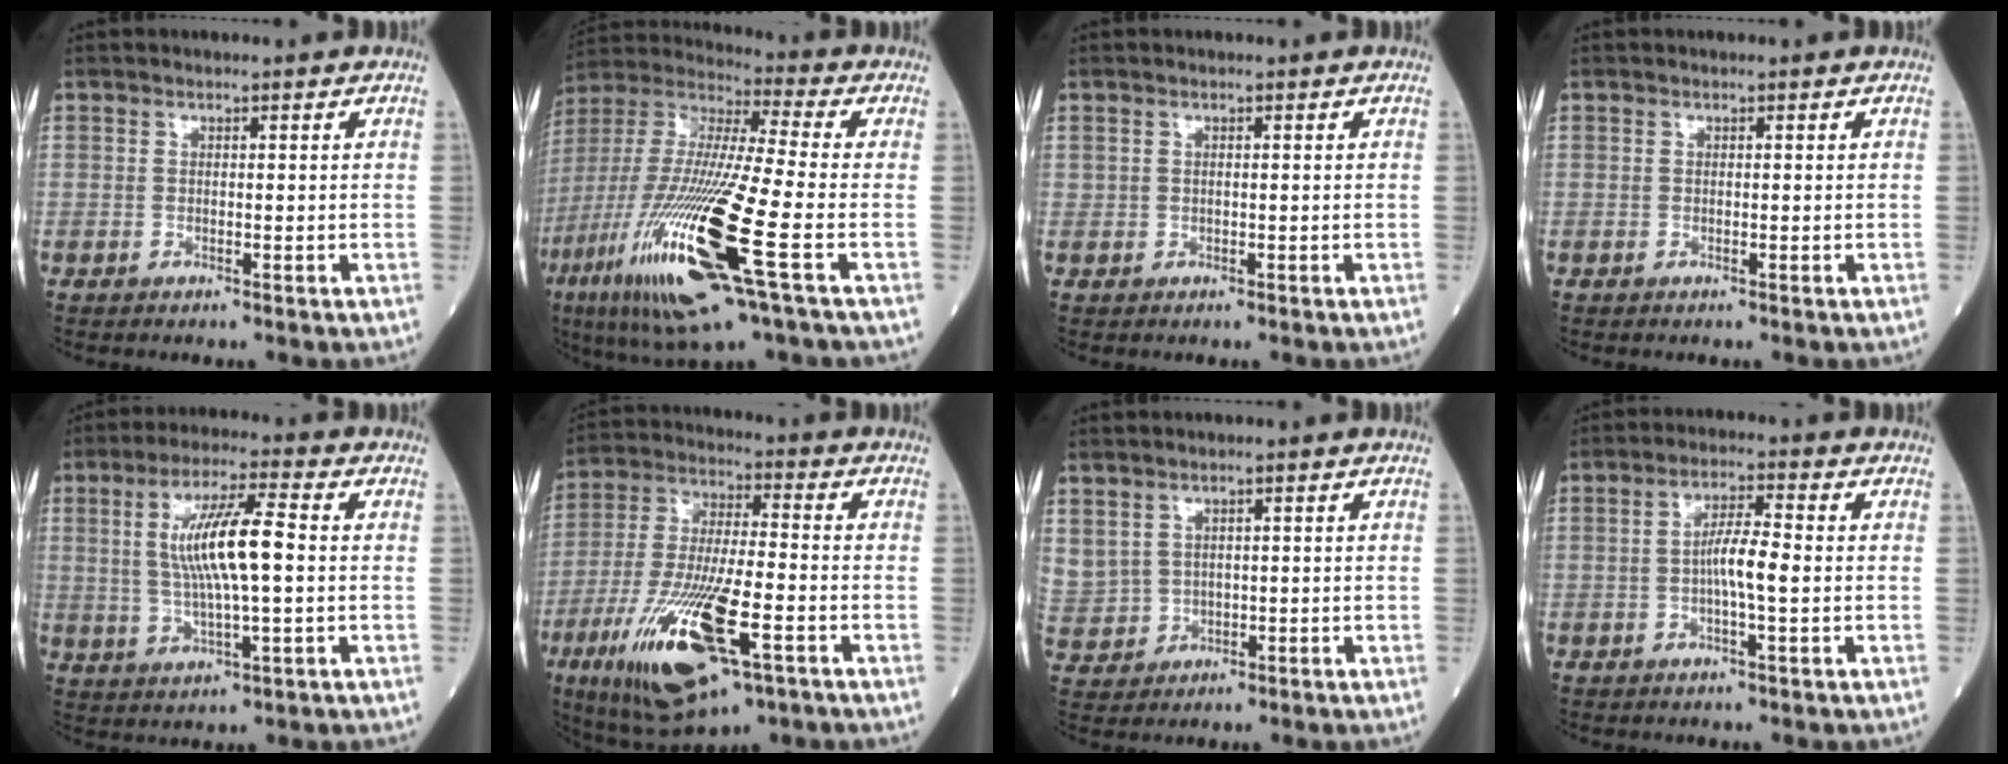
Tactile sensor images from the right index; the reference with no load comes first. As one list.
[{"total": 24.5, "force": [-8.7, 2.2, 22.8], "torque": [-0.504, -0.049, -0.164]}, {"total": 0.0}, {"total": 0.0}, {"total": 10.5, "force": [1.0, 1.3, 10.4], "torque": [-0.202, 0.007, 0.020]}, {"total": 18.8, "force": [-7.7, 4.5, 16.5], "torque": [-0.352, -0.032, -0.129]}, {"total": 10.7, "force": [2.6, 9.5, 4.2], "torque": [-0.154, 0.024, 0.076]}, {"total": 4.9, "force": [-0.6, 0.4, 4.9], "torque": [-0.092, 0.006, -0.013]}]